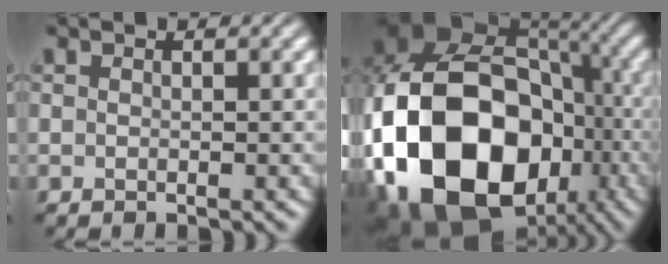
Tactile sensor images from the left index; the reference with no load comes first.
{"total": 22.0, "force": [-6.3, 16.5, 13.1], "torque": [-0.308, -0.010, -0.097]}